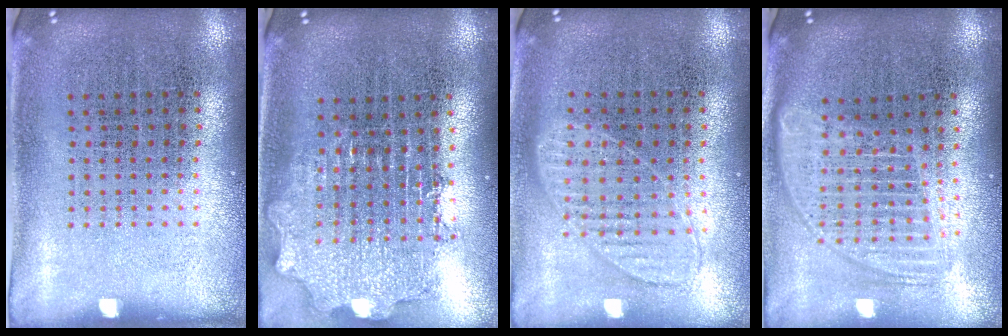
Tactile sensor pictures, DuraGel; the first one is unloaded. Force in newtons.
{"total": 1.9, "press": 1.5, "slide": 1.2}
{"total": 0.9, "press": 0.9, "slide": 0.2}
{"total": 1.8, "press": 1.5, "slide": 1.0}